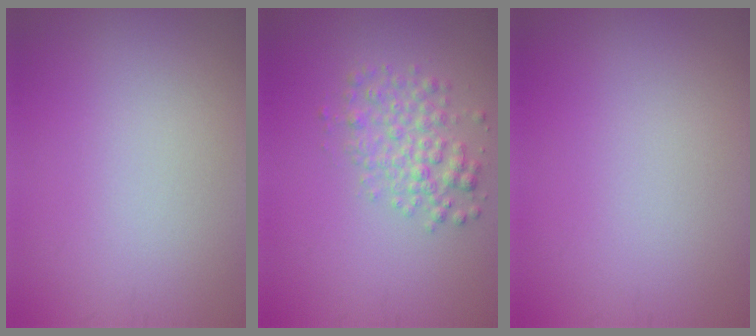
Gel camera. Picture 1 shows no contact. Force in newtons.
{"total": 3.0, "press": 3.0, "slide": 0.1}
{"total": 0.0}